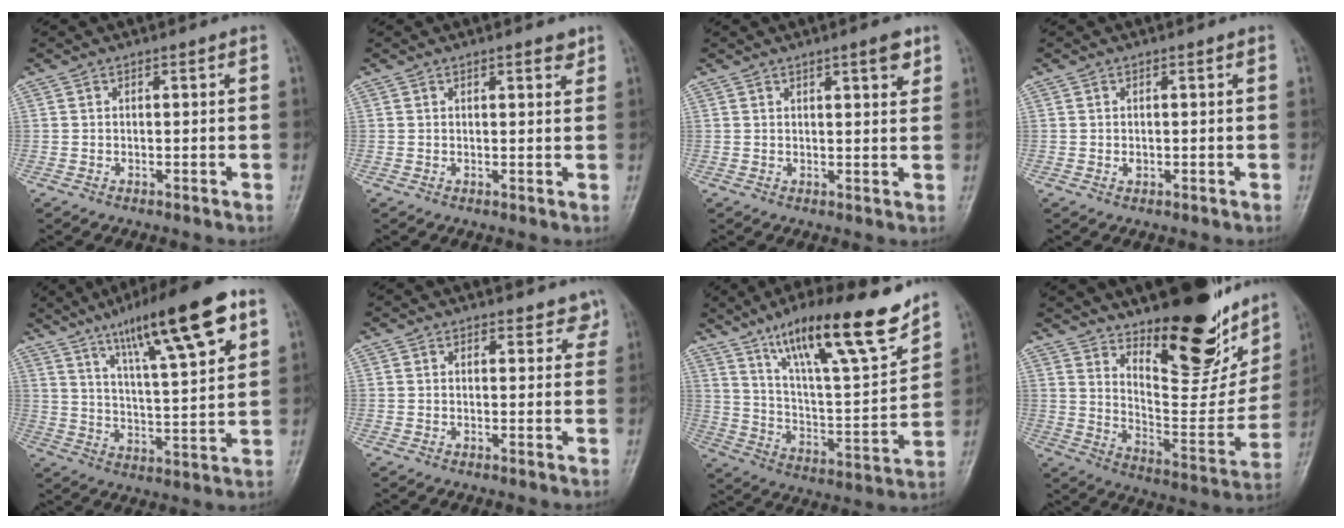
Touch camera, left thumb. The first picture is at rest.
{"total": 2.3, "force": [1.7, 0.7, 1.4], "torque": [-0.012, -0.009, 0.021]}
{"total": 3.9, "force": [2.5, 0.9, 2.9], "torque": [-0.034, -0.014, 0.033]}
{"total": 0.9, "force": [0.3, 0.6, 0.6], "torque": [-0.007, -0.002, 0.007]}
{"total": 19.8, "force": [10.8, 3.9, 16.1], "torque": [-0.238, -0.032, 0.177]}
{"total": 3.6, "force": [3.1, 1.8, 0.6], "torque": [0.024, -0.015, 0.026]}
{"total": 22.2, "force": [15.2, 4.5, 15.5], "torque": [-0.226, -0.070, 0.256]}
{"total": 25.6, "force": [17.1, 9.6, 16.4], "torque": [-0.184, -0.103, 0.263]}